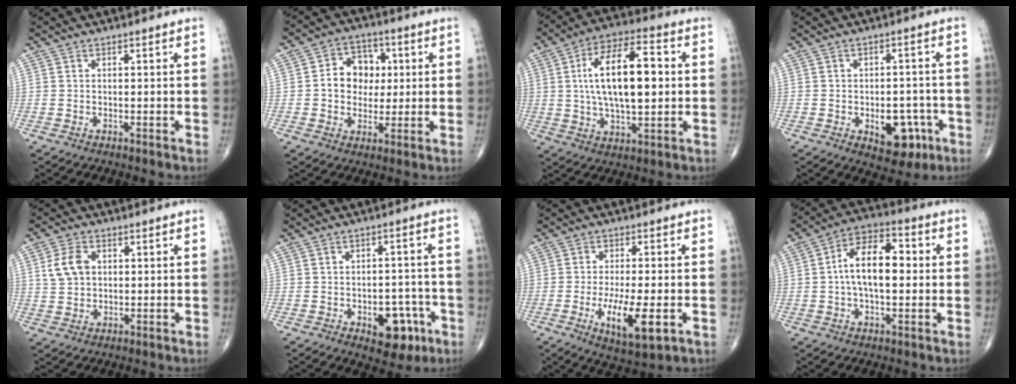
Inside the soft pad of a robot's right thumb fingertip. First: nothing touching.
{"total": 9.5, "force": [0.9, 7.7, 5.5], "torque": [-0.040, 0.012, 0.008]}
{"total": 17.4, "force": [1.9, 7.6, 15.6], "torque": [-0.255, 0.014, 0.029]}
{"total": 9.2, "force": [-3.4, 5.5, 6.5], "torque": [-0.055, 0.023, -0.034]}
{"total": 5.8, "force": [1.4, 4.2, 3.8], "torque": [-0.065, 0.000, 0.027]}
{"total": 9.1, "force": [-3.9, 5.3, 6.3], "torque": [-0.048, 0.029, -0.043]}
{"total": 10.0, "force": [-2.9, 3.1, 9.1], "torque": [-0.159, -0.015, -0.045]}
{"total": 12.1, "force": [0.5, 6.2, 10.4], "torque": [-0.168, 0.025, -0.001]}